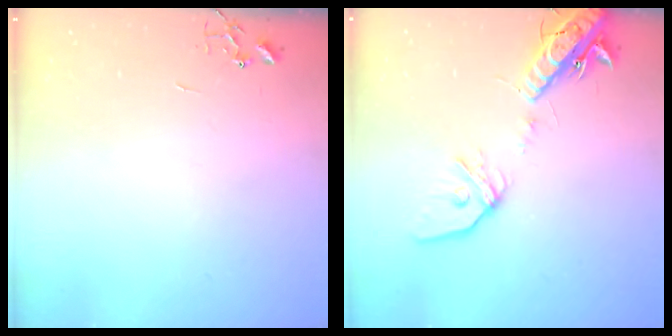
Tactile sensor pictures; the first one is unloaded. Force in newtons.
{"total": 15.6, "press": 15.3, "slide": 3.2}